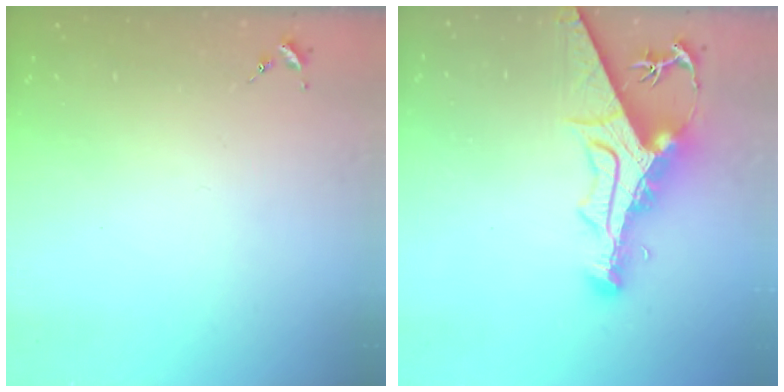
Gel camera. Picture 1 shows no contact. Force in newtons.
{"total": 17.5, "press": 17.5, "slide": 1.6}